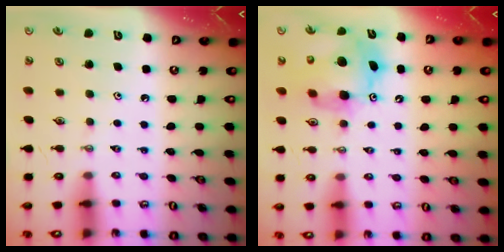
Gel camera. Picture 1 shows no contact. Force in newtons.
{"total": 13.2, "press": 13.2, "slide": 1.2}